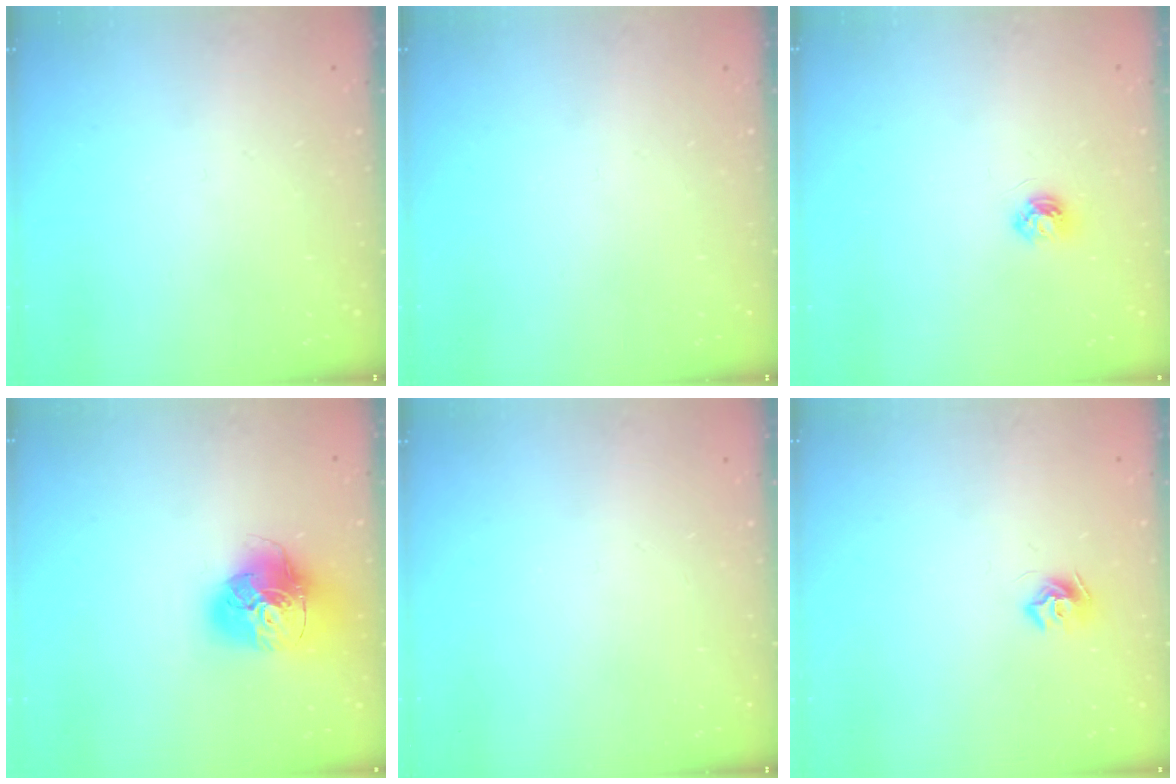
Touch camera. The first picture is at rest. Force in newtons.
{"total": 0.0}
{"total": 4.5, "press": 4.5, "slide": 0.7}
{"total": 18.6, "press": 18.5, "slide": 1.9}
{"total": 0.0}
{"total": 7.6, "press": 7.6, "slide": 0.2}